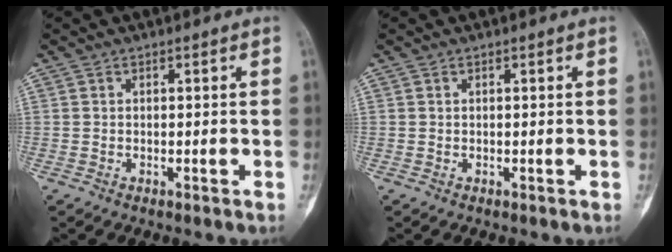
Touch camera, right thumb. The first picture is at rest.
{"total": 0.0}